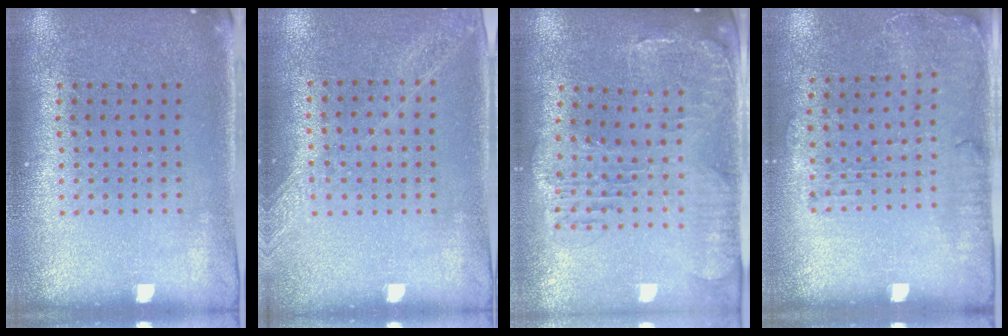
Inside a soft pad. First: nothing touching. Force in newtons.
{"total": 1.2, "press": 1.2, "slide": 0.2}
{"total": 1.5, "press": 1.4, "slide": 0.4}
{"total": 1.6, "press": 1.4, "slide": 0.8}